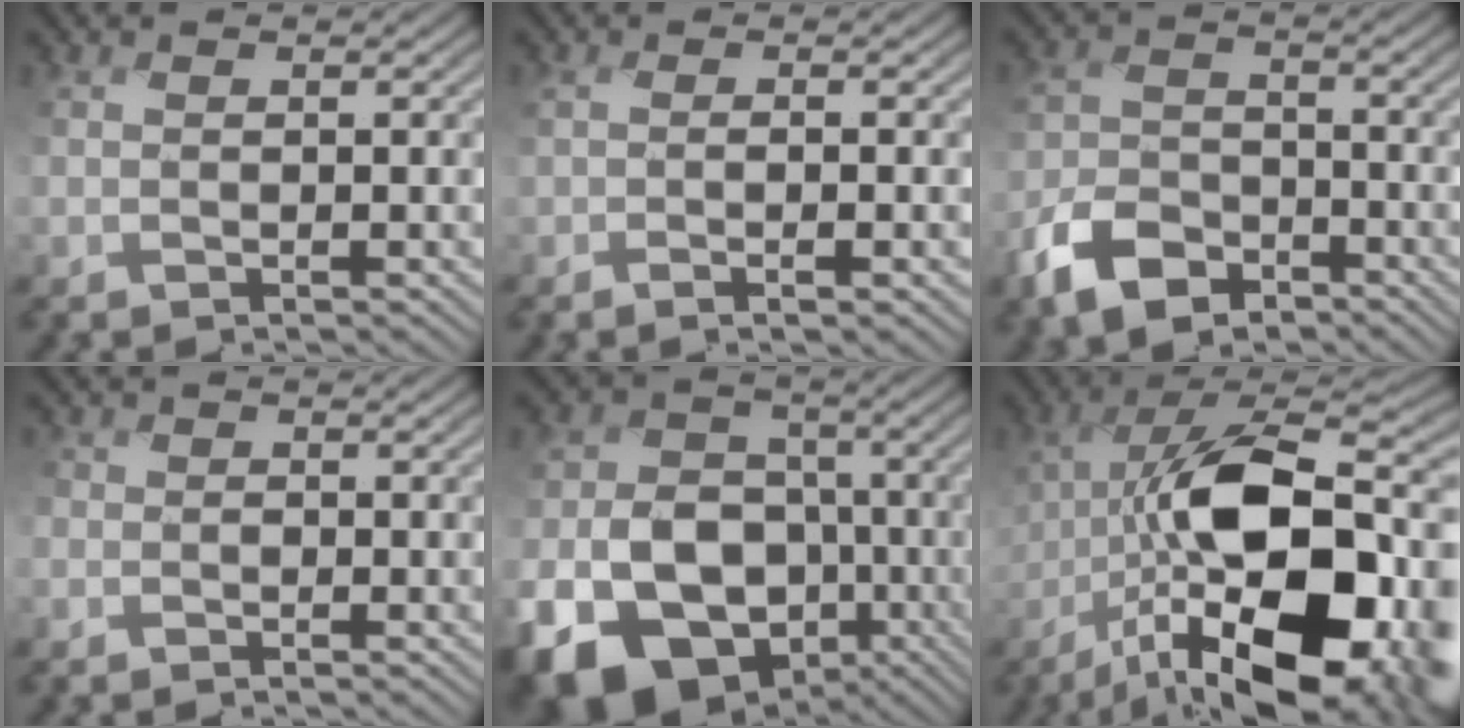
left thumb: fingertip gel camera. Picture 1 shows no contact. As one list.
[{"total": 3.0, "force": [-0.6, 0.6, 2.9], "torque": [-0.057, -0.002, -0.015]}, {"total": 6.8, "force": [-4.5, 3.8, 3.5], "torque": [-0.077, -0.005, -0.099]}, {"total": 1.6, "force": [-0.8, 1.3, 0.4], "torque": [-0.008, -0.001, -0.022]}, {"total": 19.5, "force": [-7.9, 15.7, 8.3], "torque": [-0.192, -0.061, -0.151]}, {"total": 21.2, "force": [-5.9, 10.1, 17.7], "torque": [-0.303, -0.017, -0.096]}]